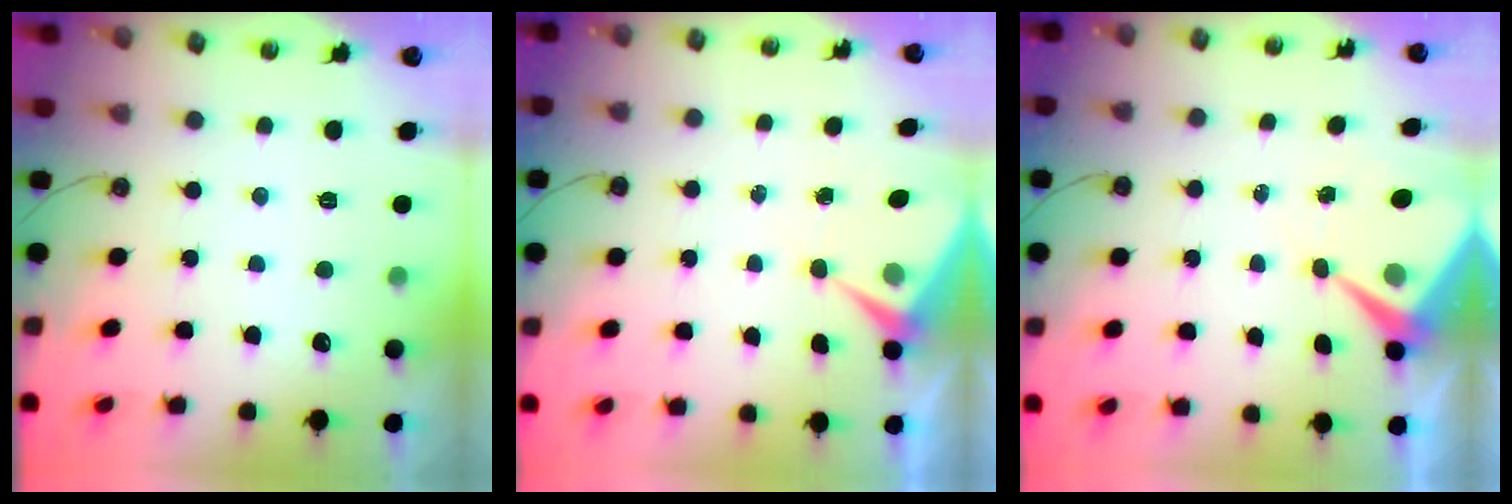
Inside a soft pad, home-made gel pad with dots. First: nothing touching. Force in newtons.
{"total": 6.3, "press": 6.3, "slide": 0.6}
{"total": 7.9, "press": 7.9, "slide": 0.6}